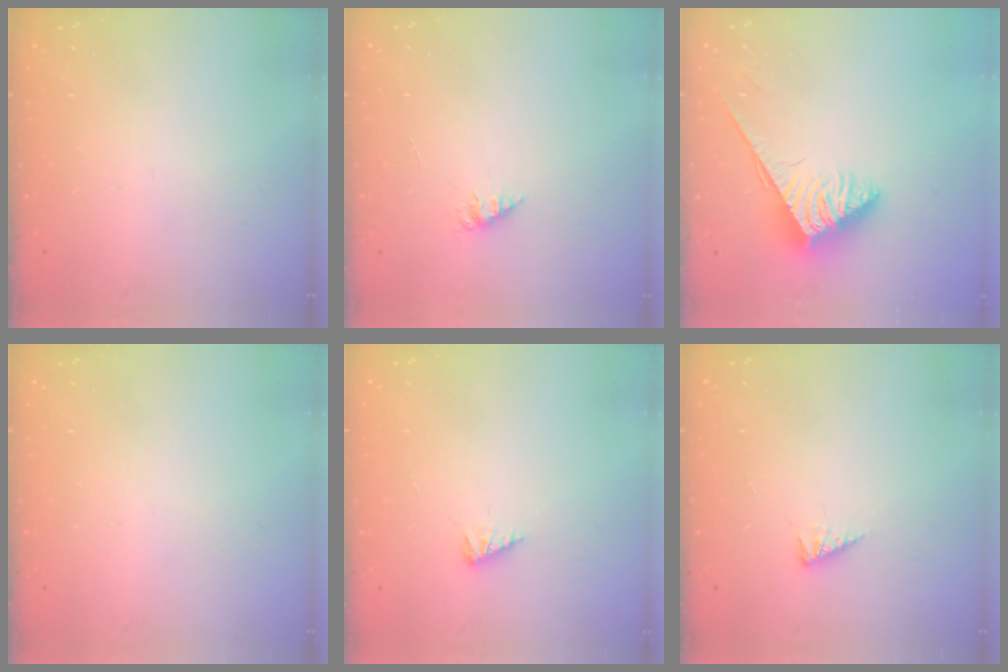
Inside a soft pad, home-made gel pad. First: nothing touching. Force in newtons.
{"total": 2.1, "press": 2.1, "slide": 0.3}
{"total": 3.8, "press": 3.8, "slide": 0.5}
{"total": 0.0}
{"total": 2.2, "press": 2.2, "slide": 0.3}
{"total": 3.9, "press": 3.9, "slide": 0.5}